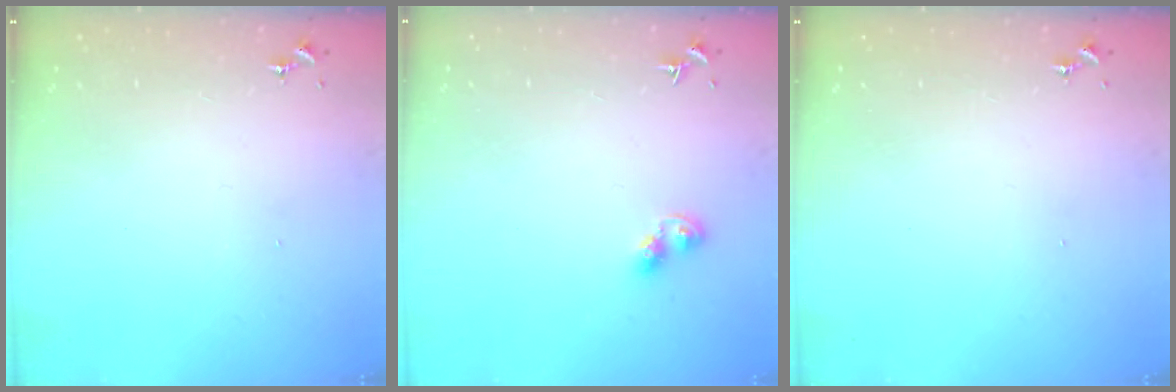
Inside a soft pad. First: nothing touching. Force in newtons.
{"total": 5.2, "press": 5.2, "slide": 0.2}
{"total": 0.0}